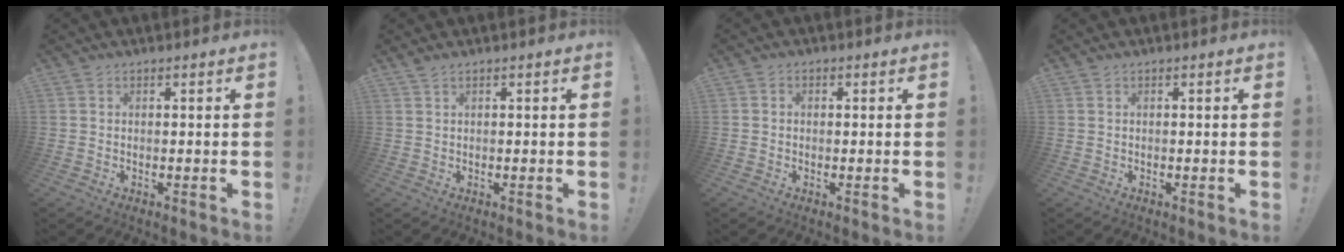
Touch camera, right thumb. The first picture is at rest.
{"total": 1.0, "force": [0.8, 0.1, 0.6], "torque": [-0.012, -0.001, 0.016]}
{"total": 0.9, "force": [-0.6, 0.7, 0.1], "torque": [0.000, 0.003, -0.010]}
{"total": 0.0}